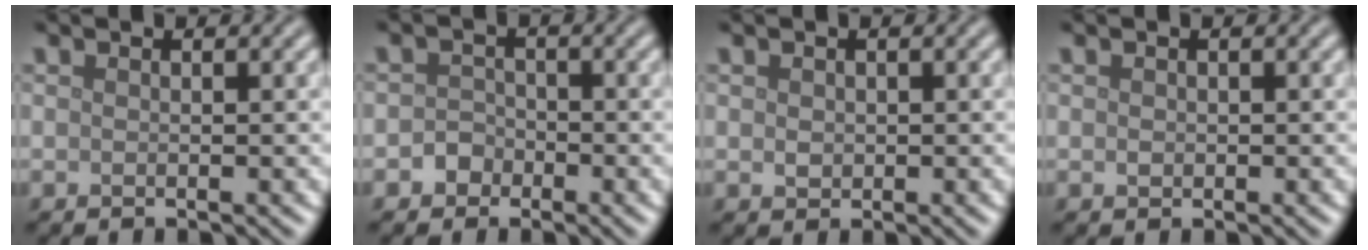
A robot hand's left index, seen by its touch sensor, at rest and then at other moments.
{"total": 1.7, "force": [-0.9, 1.4, 0.3], "torque": [0.003, 0.006, -0.018]}
{"total": 1.0, "force": [0.1, 0.9, 0.5], "torque": [-0.008, -0.002, 0.004]}
{"total": 0.6, "force": [0.0, 0.5, 0.3], "torque": [-0.002, -0.002, -0.001]}